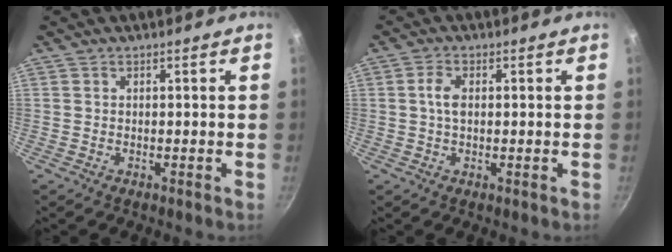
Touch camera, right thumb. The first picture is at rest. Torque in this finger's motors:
{"motor_torque": [0.94, 1.66, 0.20, 0.00, 0.06]}